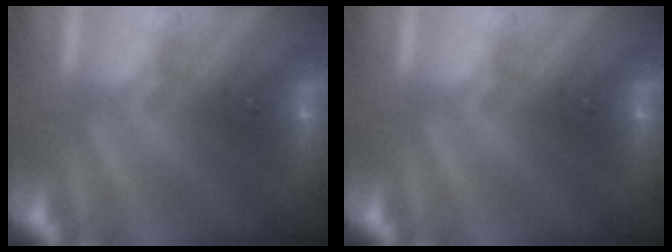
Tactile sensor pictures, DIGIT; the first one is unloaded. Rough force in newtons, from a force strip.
{"total": 0.0}